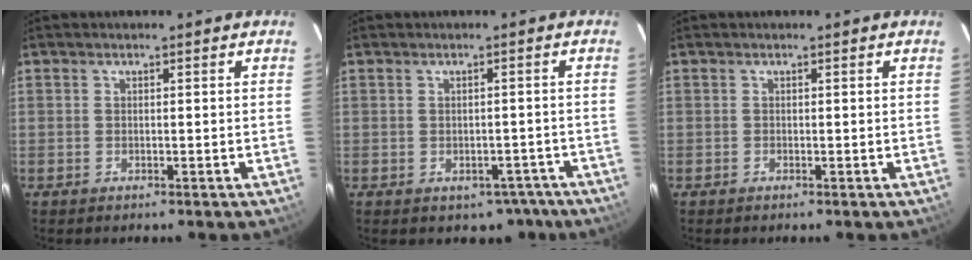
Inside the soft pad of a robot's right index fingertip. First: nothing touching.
{"total": 5.6, "force": [-3.7, 3.8, 1.6], "torque": [-0.019, 0.022, -0.023]}
{"total": 0.0}